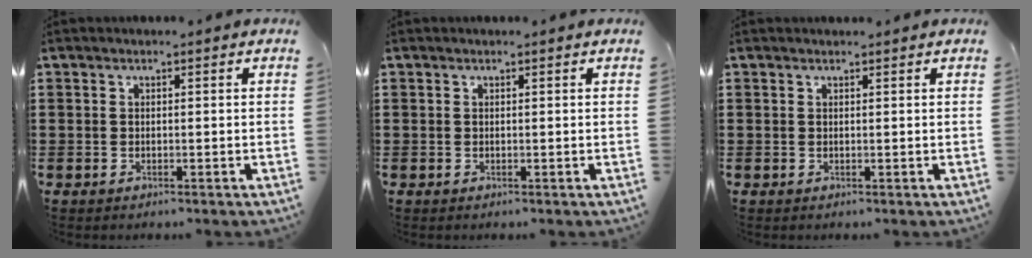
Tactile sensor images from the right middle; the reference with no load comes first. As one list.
[{"total": 0.0}, {"total": 0.0}]